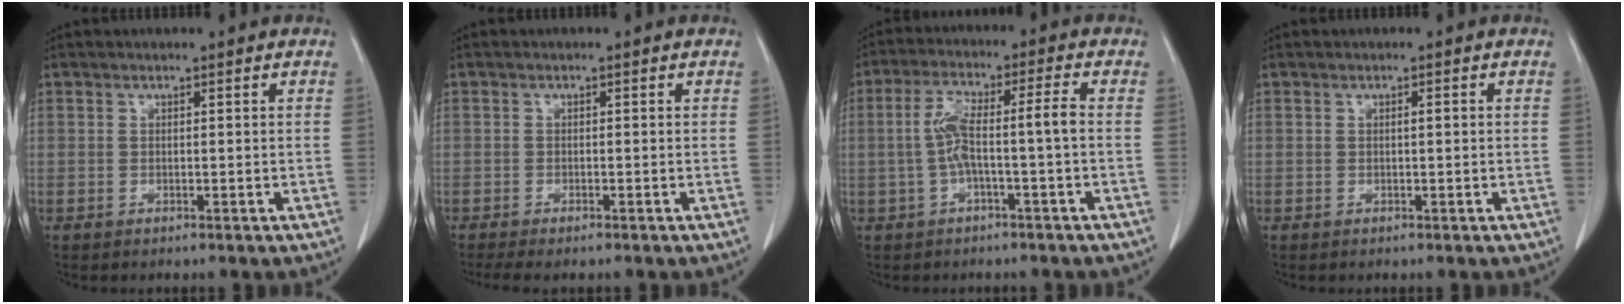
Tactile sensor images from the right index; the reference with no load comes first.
{"total": 4.4, "force": [-2.9, 1.6, 3.0], "torque": [-0.061, -0.005, -0.045]}
{"total": 7.5, "force": [-1.0, 0.7, 7.4], "torque": [-0.151, 0.031, -0.015]}
{"total": 1.2, "force": [0.1, 0.4, 1.1], "torque": [-0.026, 0.004, 0.005]}